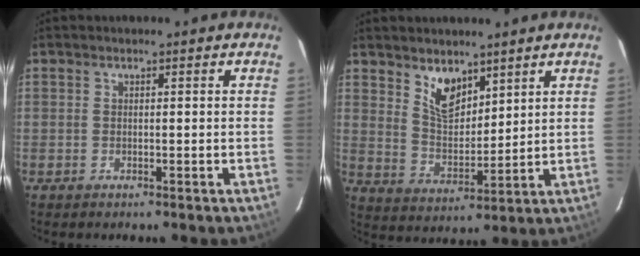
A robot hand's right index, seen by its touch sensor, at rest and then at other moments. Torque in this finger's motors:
{"motor_torque": [0.15, 0.24, 0.13, 0.05]}